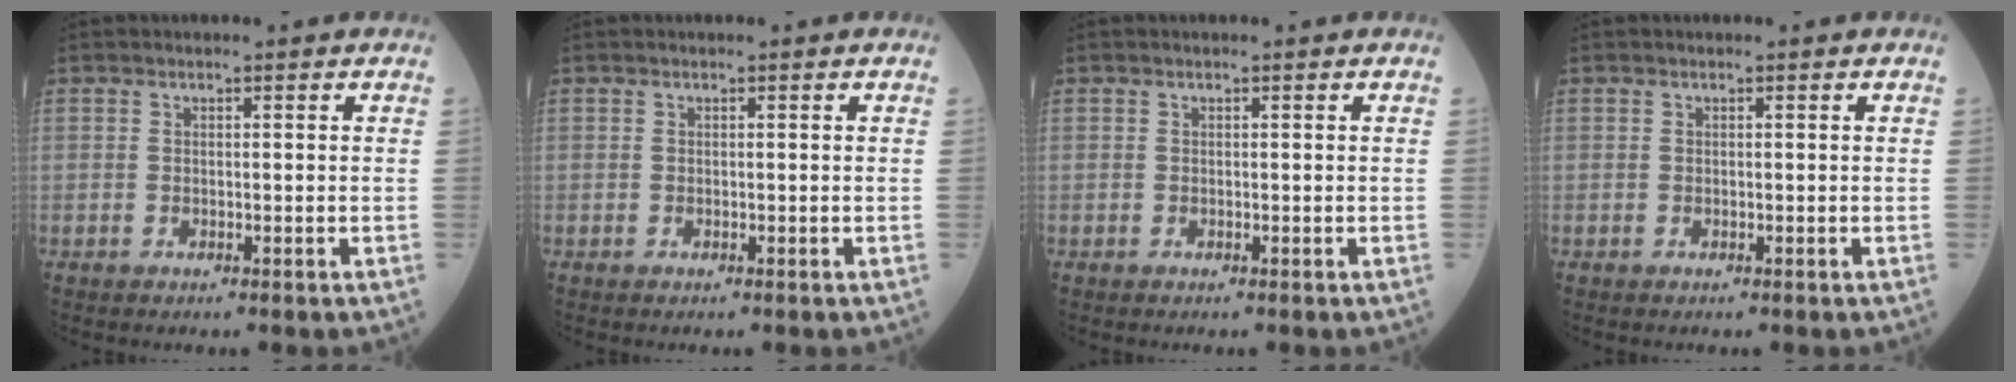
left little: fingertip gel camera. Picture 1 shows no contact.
{"total": 0.0}
{"total": 0.0}
{"total": 0.0}